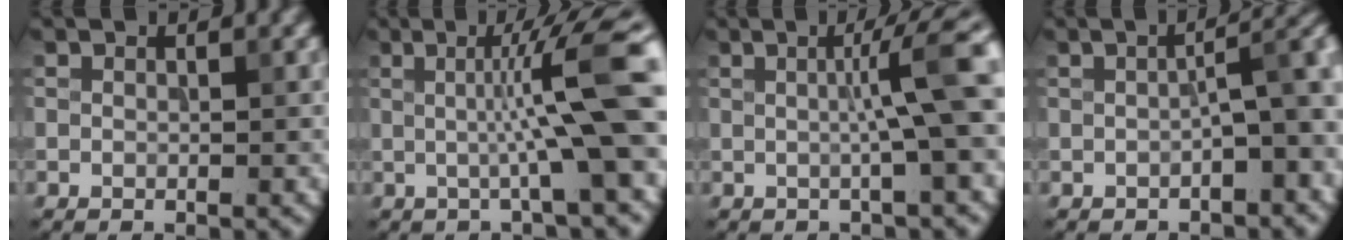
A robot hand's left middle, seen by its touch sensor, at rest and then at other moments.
{"total": 8.2, "force": [0.6, 1.0, 8.1], "torque": [-0.117, 0.006, 0.006]}
{"total": 5.7, "force": [0.5, 0.6, 5.7], "torque": [-0.082, 0.008, 0.003]}
{"total": 4.6, "force": [-0.7, 1.2, 4.4], "torque": [-0.060, 0.013, -0.012]}